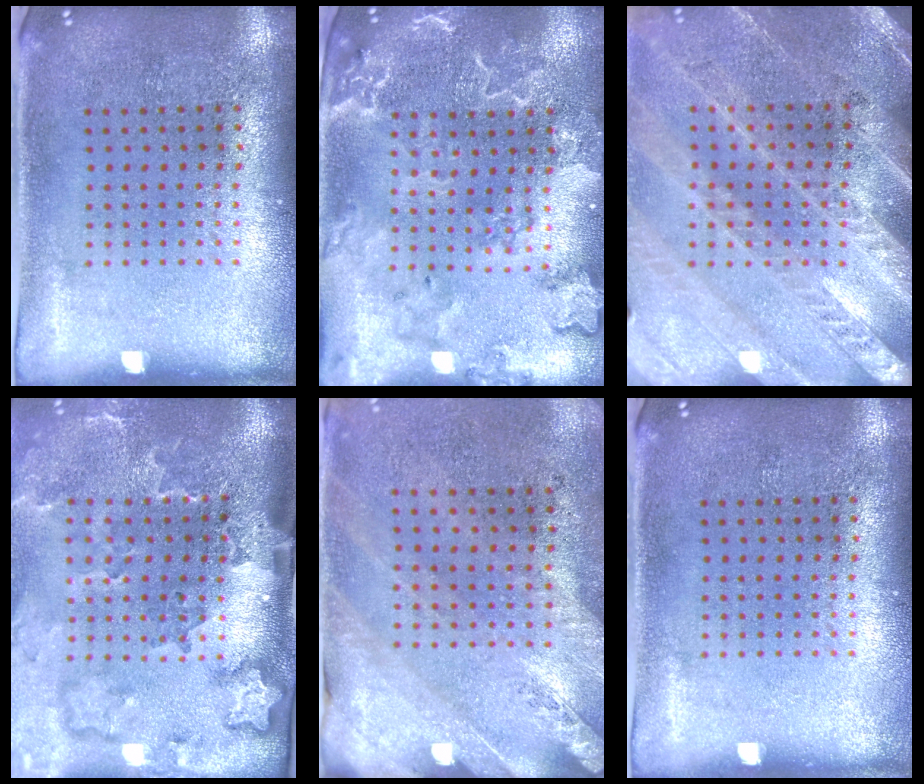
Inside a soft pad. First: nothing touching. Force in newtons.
{"total": 2.6, "press": 2.5, "slide": 0.9}
{"total": 2.9, "press": 2.7, "slide": 1.1}
{"total": 3.5, "press": 2.4, "slide": 2.5}
{"total": 2.4, "press": 2.1, "slide": 1.3}
{"total": 0.0}